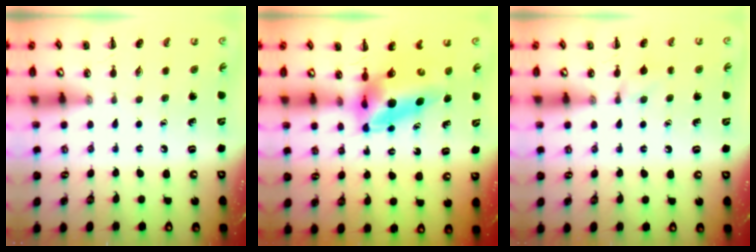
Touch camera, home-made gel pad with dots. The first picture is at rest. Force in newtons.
{"total": 7.3, "press": 7.0, "slide": 2.3}
{"total": 6.1, "press": 5.7, "slide": 2.2}